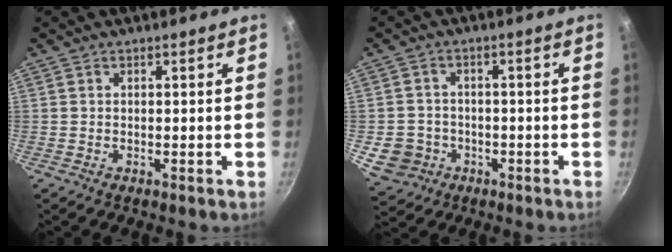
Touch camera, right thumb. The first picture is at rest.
{"total": 7.1, "force": [-2.1, 6.3, 2.2], "torque": [-0.022, 0.019, -0.023]}